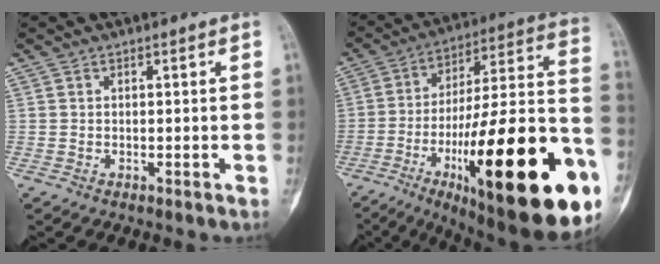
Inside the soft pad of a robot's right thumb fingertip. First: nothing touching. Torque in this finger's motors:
{"motor_torque": [2.93, 2.08, 2.49, -0.28, 0.78]}